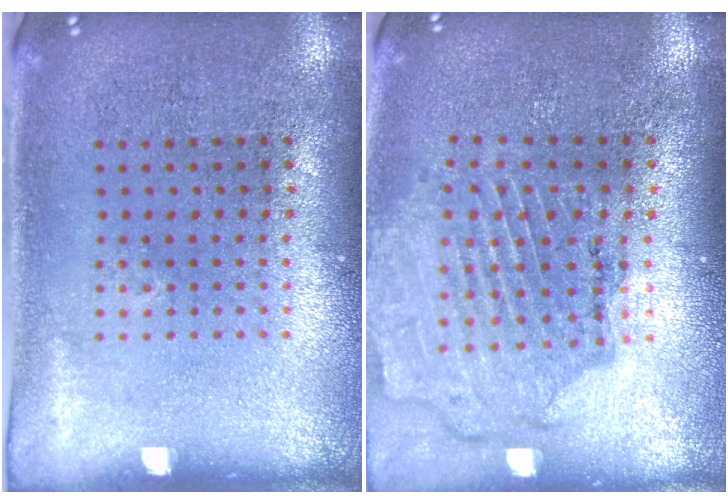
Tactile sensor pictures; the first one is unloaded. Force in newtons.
{"total": 1.6, "press": 1.5, "slide": 0.3}